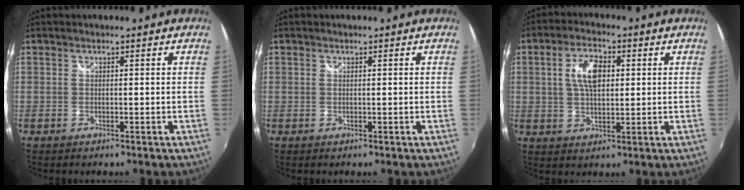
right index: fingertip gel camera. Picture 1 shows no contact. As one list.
[{"total": 0.0}, {"total": 7.6, "force": [1.6, 4.0, 6.2], "torque": [-0.114, 0.012, 0.030]}]